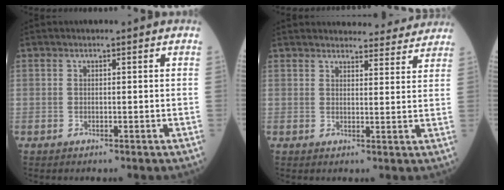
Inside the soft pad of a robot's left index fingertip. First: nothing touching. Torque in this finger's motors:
{"motor_torque": [1.18, -0.96, 0.28, 0.04]}